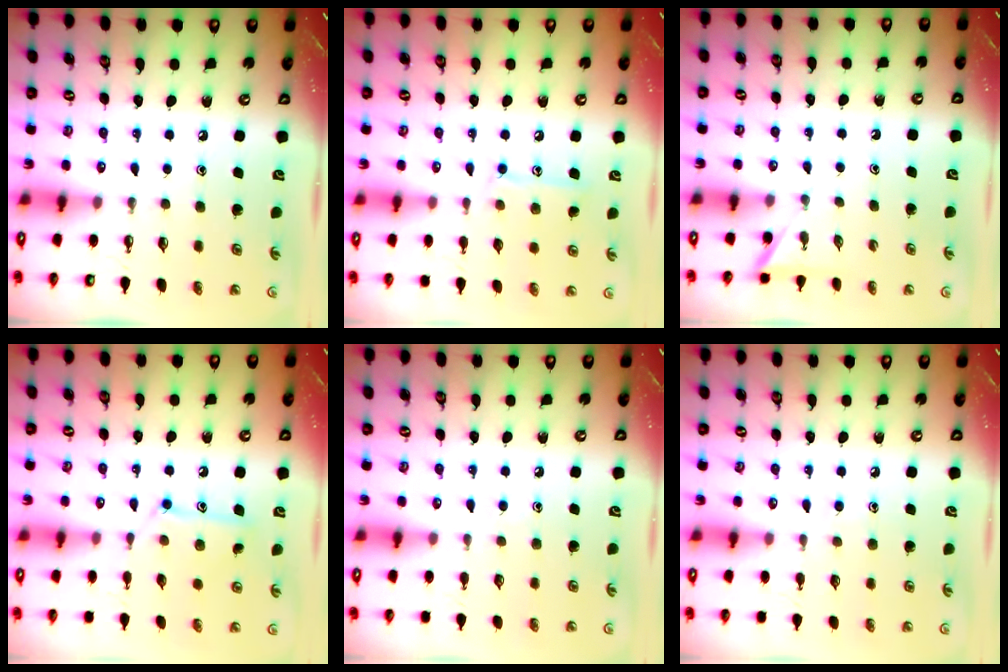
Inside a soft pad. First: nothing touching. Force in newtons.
{"total": 9.0, "press": 9.0, "slide": 0.6}
{"total": 2.3, "press": 2.3, "slide": 0.2}
{"total": 10.3, "press": 10.3, "slide": 0.4}
{"total": 4.4, "press": 4.4, "slide": 0.5}
{"total": 6.1, "press": 6.1, "slide": 0.7}